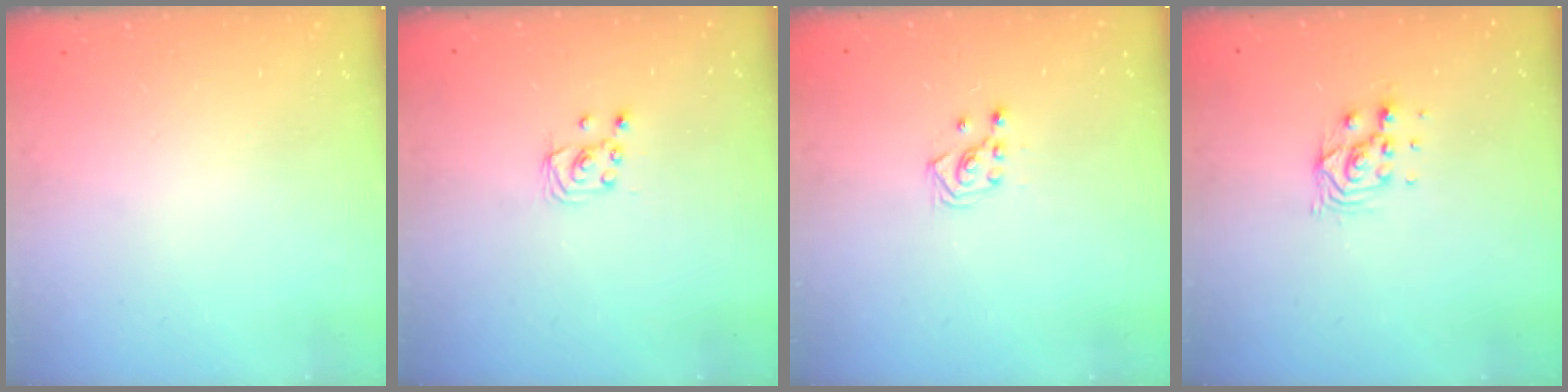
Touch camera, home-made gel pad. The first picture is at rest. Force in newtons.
{"total": 2.4, "press": 2.4, "slide": 0.2}
{"total": 3.0, "press": 2.8, "slide": 1.0}
{"total": 6.8, "press": 6.8, "slide": 0.5}